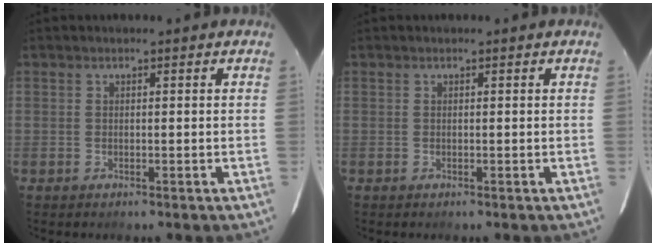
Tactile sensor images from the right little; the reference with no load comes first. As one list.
[{"total": 0.0}]